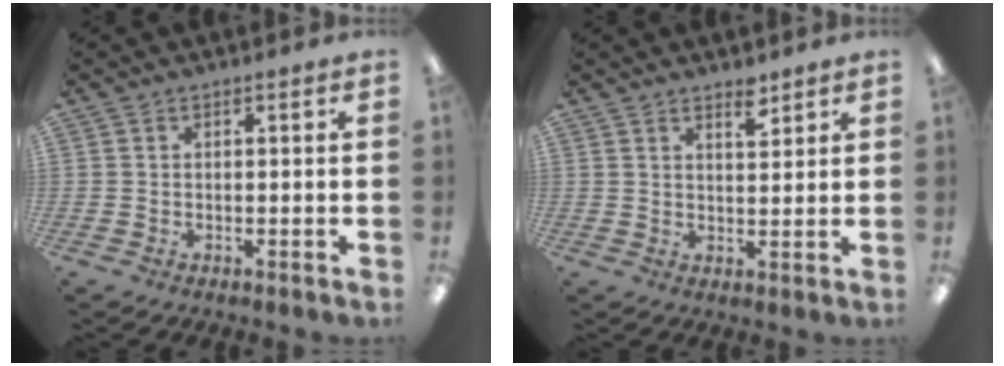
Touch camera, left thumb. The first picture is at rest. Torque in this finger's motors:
{"motor_torque": [-0.36, -0.32, -0.66, 0.14, 0.06]}